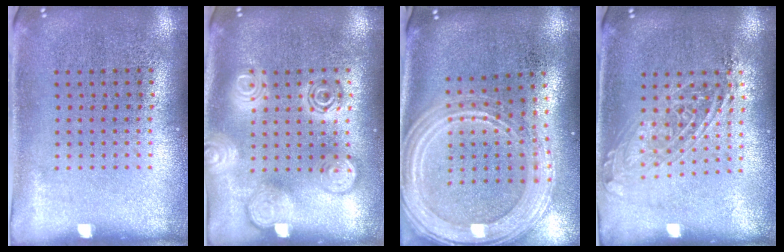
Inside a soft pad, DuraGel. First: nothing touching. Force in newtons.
{"total": 3.0, "press": 3.0, "slide": 0.4}
{"total": 2.7, "press": 2.3, "slide": 1.5}
{"total": 1.5, "press": 1.2, "slide": 0.9}